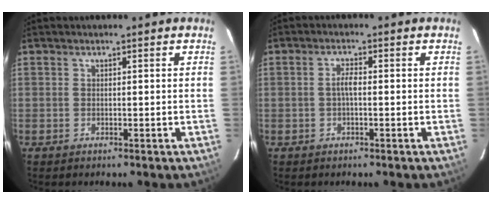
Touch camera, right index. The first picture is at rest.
{"total": 2.0, "force": [-0.3, 0.6, 1.9], "torque": [-0.038, 0.007, -0.007]}